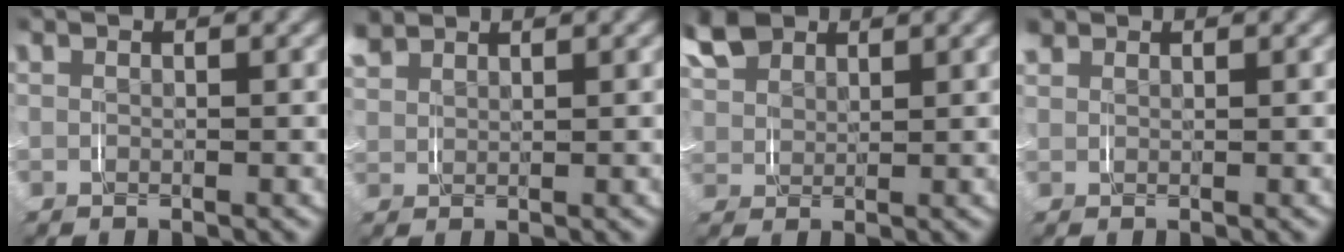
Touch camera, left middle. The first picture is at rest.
{"total": 1.6, "force": [1.5, 0.4, 0.2], "torque": [-0.015, 0.002, 0.034]}
{"total": 4.0, "force": [2.6, 2.4, 1.9], "torque": [-0.055, 0.000, 0.054]}
{"total": 0.7, "force": [0.7, 0.1, -0.2], "torque": [-0.005, -0.002, 0.017]}